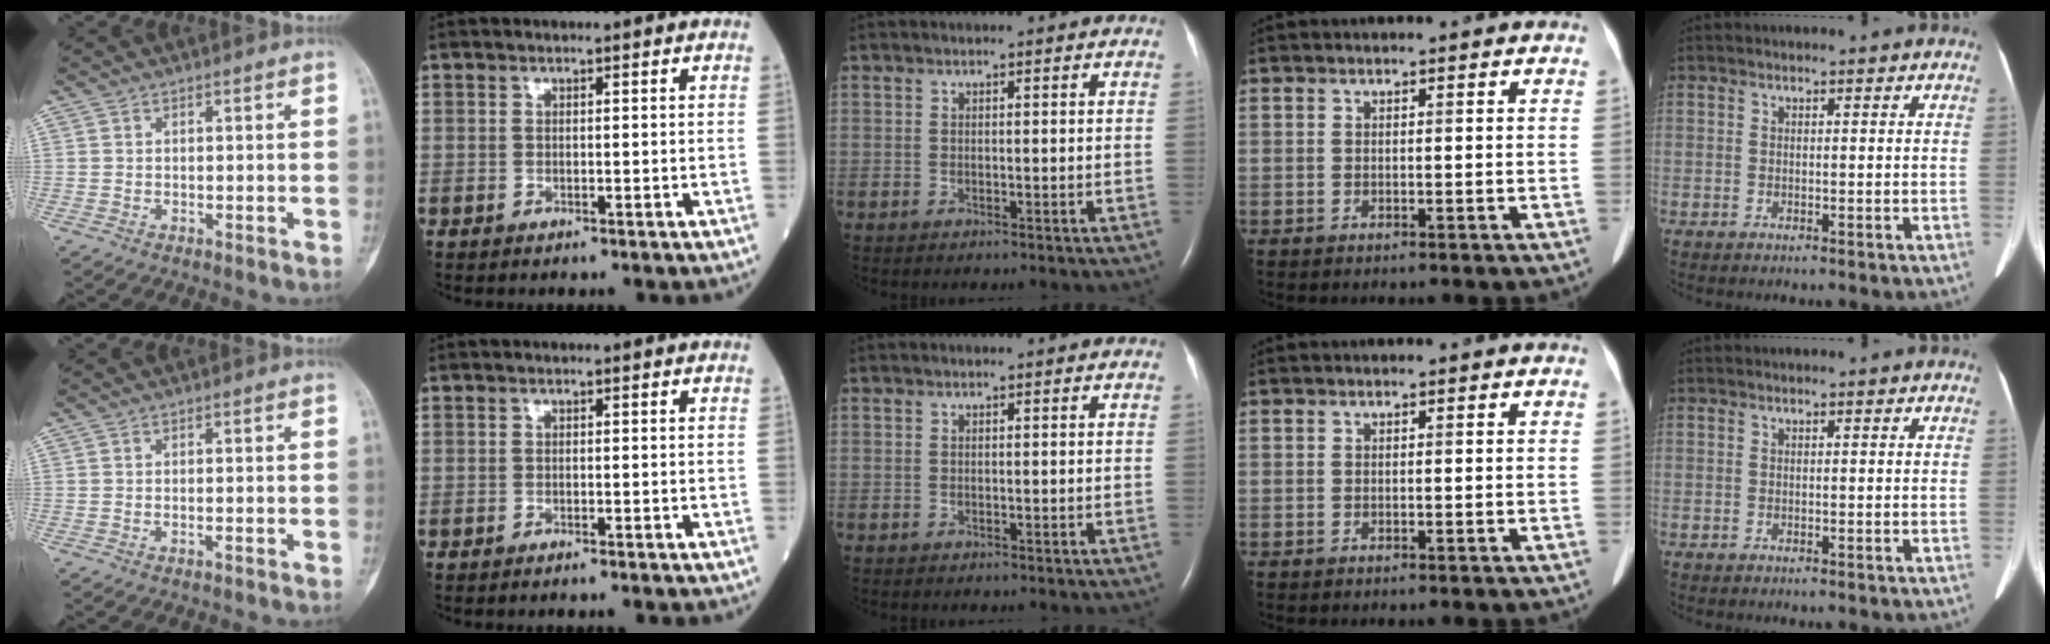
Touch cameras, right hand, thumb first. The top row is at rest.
{"thumb": {"total": 0.7, "force": [-0.3, 0.2, 0.6], "torque": [-0.014, 0.005, -0.003]}, "index": {"total": 1.5, "force": [-1.4, 0.0, 0.6], "torque": [-0.009, -0.001, -0.016]}}